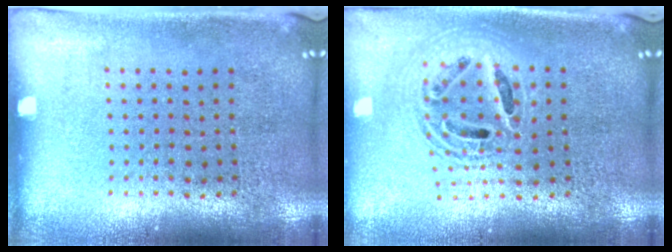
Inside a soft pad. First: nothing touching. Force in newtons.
{"total": 2.0, "press": 1.6, "slide": 1.3}